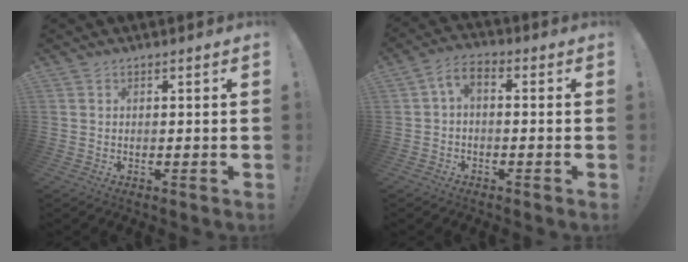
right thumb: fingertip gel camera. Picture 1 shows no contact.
{"total": 4.3, "force": [-0.5, 2.0, 3.7], "torque": [-0.078, 0.001, -0.008]}